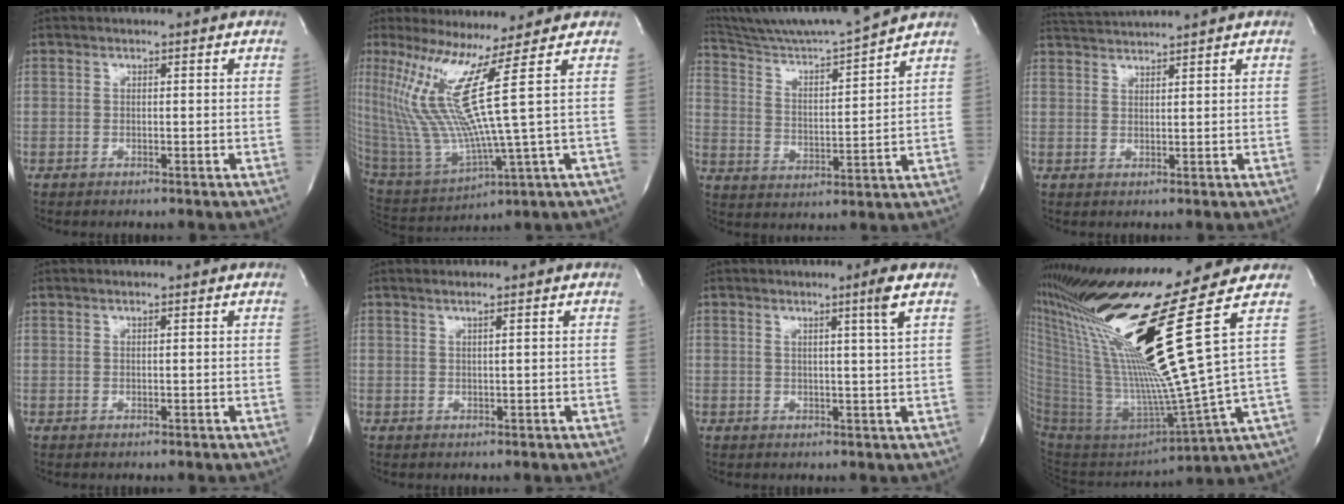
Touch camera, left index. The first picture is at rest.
{"total": 13.7, "force": [5.6, -3.0, 12.1], "torque": [-0.256, -0.020, 0.112]}
{"total": 13.7, "force": [12.9, -2.2, 3.9], "torque": [-0.085, -0.027, 0.221]}
{"total": 4.4, "force": [4.1, -1.4, 0.5], "torque": [-0.011, 0.010, 0.078]}
{"total": 0.0}
{"total": 0.9, "force": [0.5, -0.4, 0.6], "torque": [-0.024, -0.002, 0.015]}
{"total": 2.8, "force": [1.2, -1.2, 2.2], "torque": [-0.043, -0.016, 0.025]}
{"total": 24.1, "force": [13.1, -3.7, 19.8], "torque": [-0.382, -0.068, 0.236]}